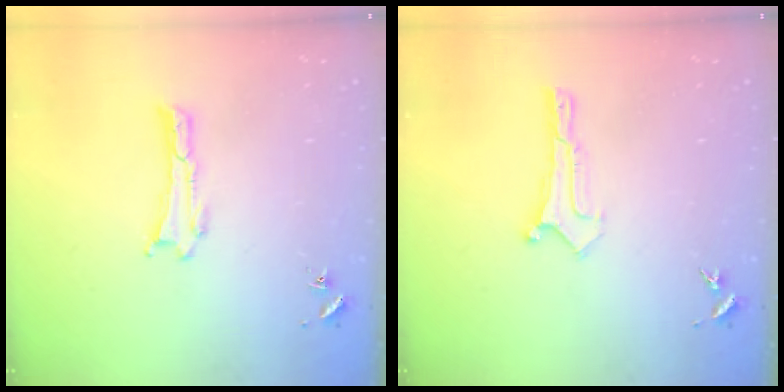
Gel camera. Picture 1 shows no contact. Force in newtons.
{"total": 0.0}